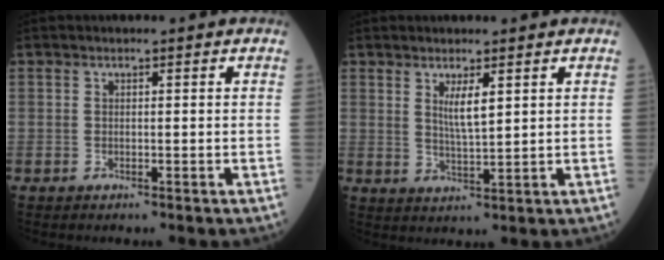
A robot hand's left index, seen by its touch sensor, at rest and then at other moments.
{"total": 3.3, "force": [1.2, 0.2, 3.0], "torque": [-0.061, -0.012, 0.026]}